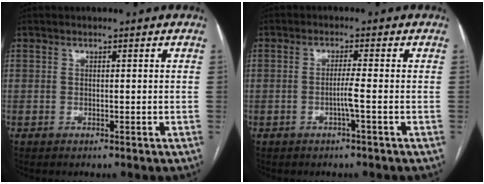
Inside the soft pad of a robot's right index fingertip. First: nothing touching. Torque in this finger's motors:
{"motor_torque": [0.06, 0.12, -0.06, 0.00]}